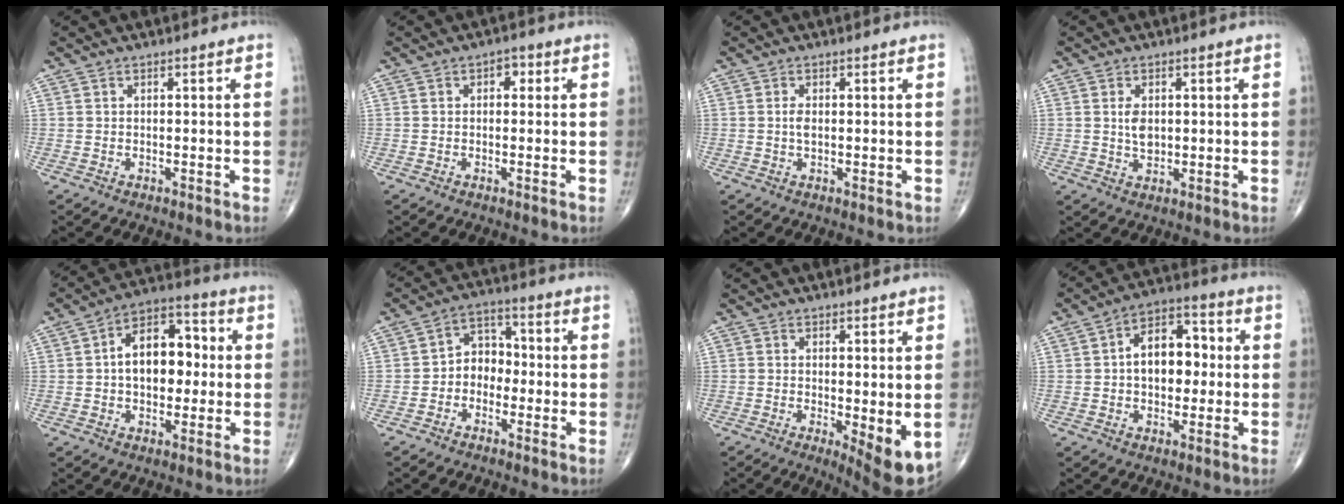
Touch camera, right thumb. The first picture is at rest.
{"total": 2.2, "force": [0.5, 1.5, 1.5], "torque": [-0.005, 0.006, -0.002]}
{"total": 1.7, "force": [0.2, 0.7, 1.5], "torque": [-0.031, -0.002, 0.002]}
{"total": 3.8, "force": [0.7, 2.3, 2.9], "torque": [-0.043, -0.007, 0.015]}
{"total": 13.1, "force": [0.7, 8.3, 10.0], "torque": [-0.119, 0.029, 0.002]}
{"total": 6.2, "force": [-1.4, 4.9, 3.5], "torque": [-0.023, 0.033, -0.043]}
{"total": 10.8, "force": [-3.7, 3.3, 9.6], "torque": [-0.114, -0.021, -0.044]}
{"total": 11.4, "force": [0.6, 7.5, 8.6], "torque": [-0.099, 0.027, 0.001]}